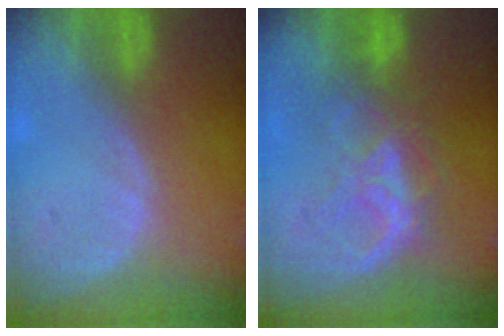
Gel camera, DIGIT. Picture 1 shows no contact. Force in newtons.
{"total": 6.5, "press": 6.5, "slide": 0.5}